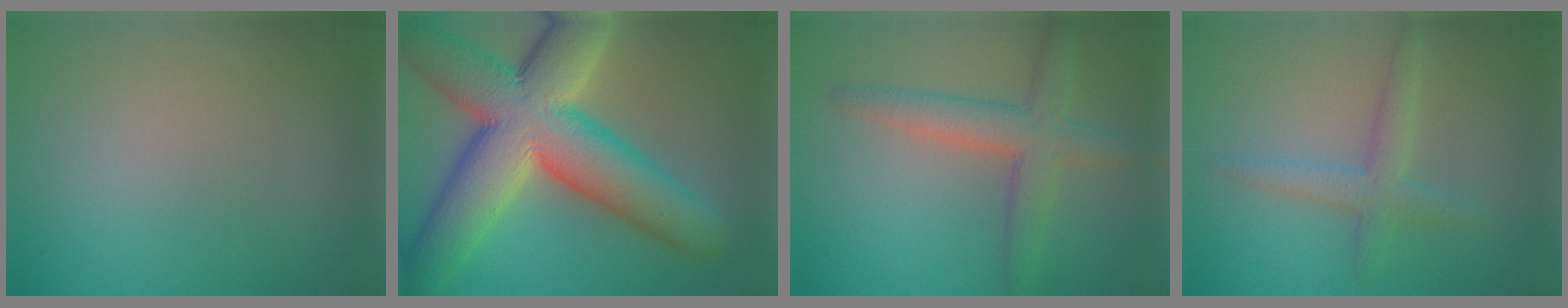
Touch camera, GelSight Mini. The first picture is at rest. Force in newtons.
{"total": 14.2, "press": 14.2, "slide": 1.1}
{"total": 4.3, "press": 4.3, "slide": 0.2}
{"total": 2.4, "press": 2.4, "slide": 0.2}